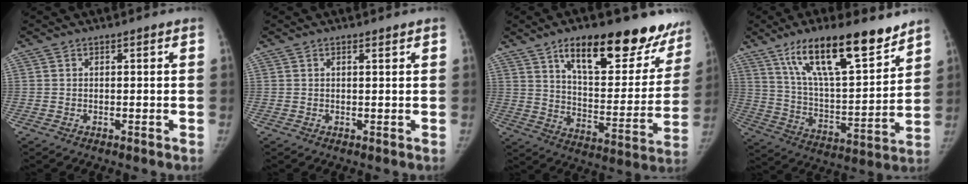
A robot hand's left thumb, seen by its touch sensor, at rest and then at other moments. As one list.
[{"total": 0.8, "force": [0.5, 0.1, 0.6], "torque": [-0.009, -0.001, 0.009]}, {"total": 25.6, "force": [16.8, 10.3, 16.3], "torque": [-0.171, -0.067, 0.247]}, {"total": 21.1, "force": [14.2, 6.1, 14.5], "torque": [-0.214, -0.065, 0.247]}]